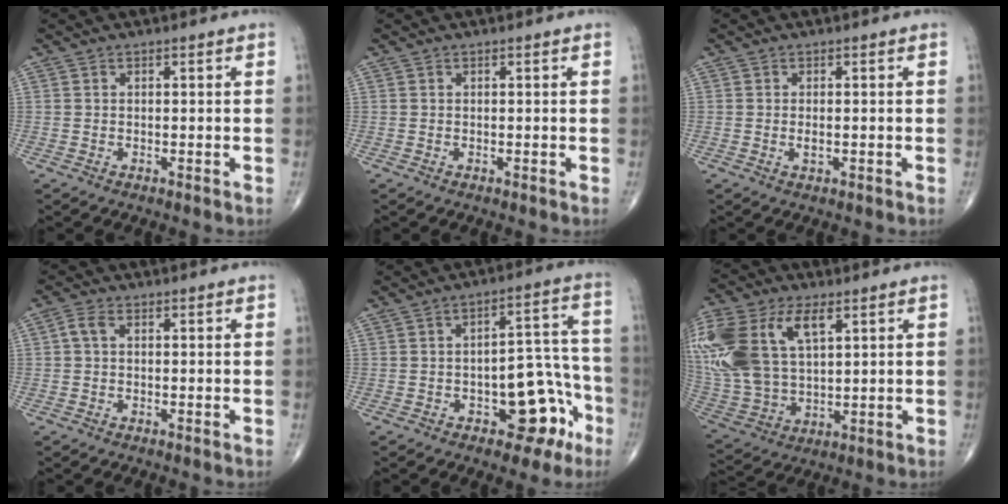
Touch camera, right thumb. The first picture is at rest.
{"total": 0.0}
{"total": 1.3, "force": [-0.2, 0.6, 1.1], "torque": [-0.018, 0.000, -0.002]}
{"total": 2.2, "force": [0.2, 1.3, 1.7], "torque": [-0.035, 0.007, 0.001]}
{"total": 12.4, "force": [-5.4, 6.7, 8.9], "torque": [-0.063, 0.055, -0.067]}
{"total": 24.5, "force": [8.4, 13.9, 18.3], "torque": [-0.435, 0.010, 0.166]}